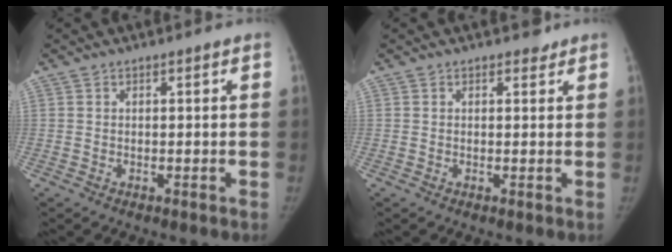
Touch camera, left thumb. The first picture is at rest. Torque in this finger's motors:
{"motor_torque": [0.70, 0.07, 0.36, -0.28, 0.03]}